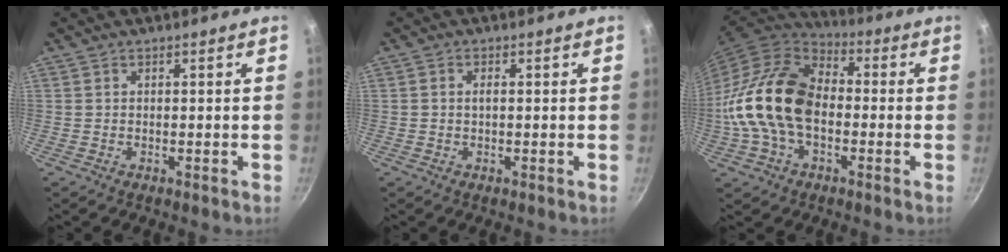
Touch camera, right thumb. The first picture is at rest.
{"total": 1.3, "force": [0.1, 0.8, 1.1], "torque": [-0.019, 0.004, 0.000]}
{"total": 19.1, "force": [-2.0, 13.0, 13.8], "torque": [-0.239, 0.038, -0.051]}